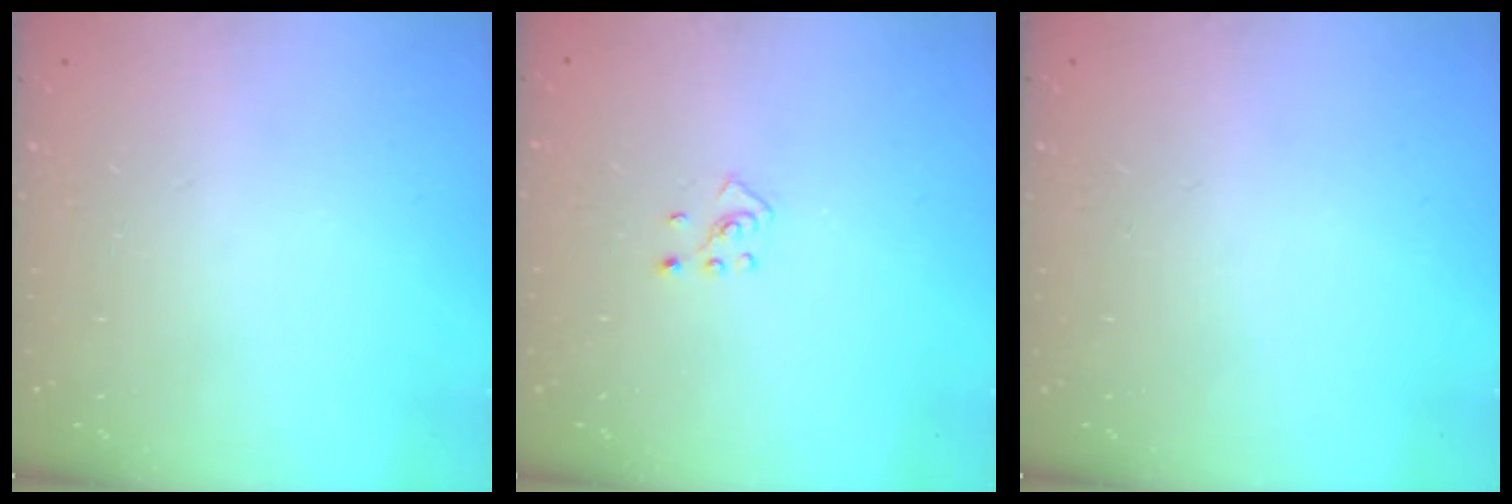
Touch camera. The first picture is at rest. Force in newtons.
{"total": 2.7, "press": 2.6, "slide": 0.9}
{"total": 0.0}